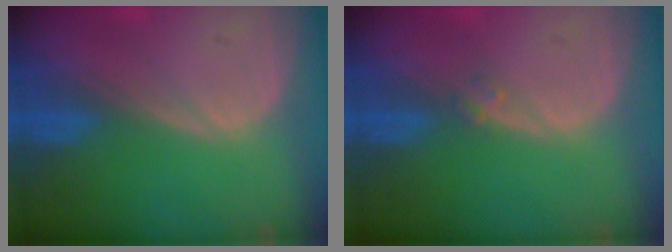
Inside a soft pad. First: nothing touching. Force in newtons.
{"total": 1.2, "press": 1.1, "slide": 0.6}